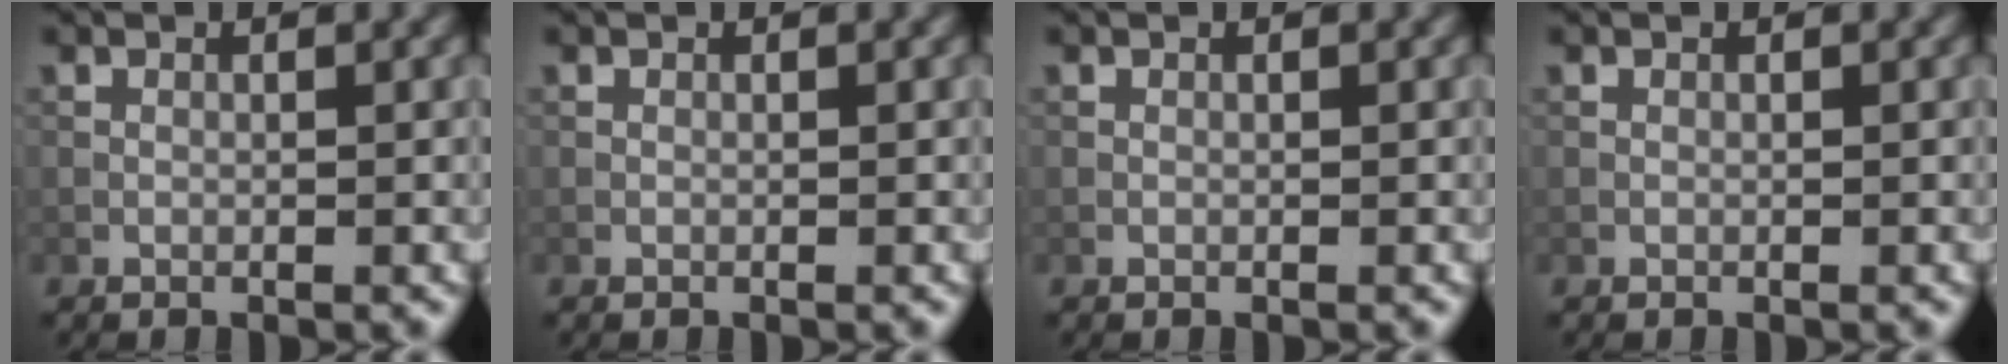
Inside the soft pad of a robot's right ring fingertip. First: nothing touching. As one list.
[{"total": 0.0}, {"total": 0.0}, {"total": 0.0}]